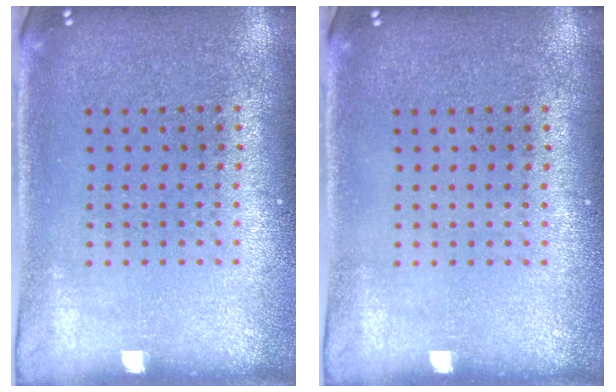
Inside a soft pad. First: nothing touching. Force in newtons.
{"total": 0.0}